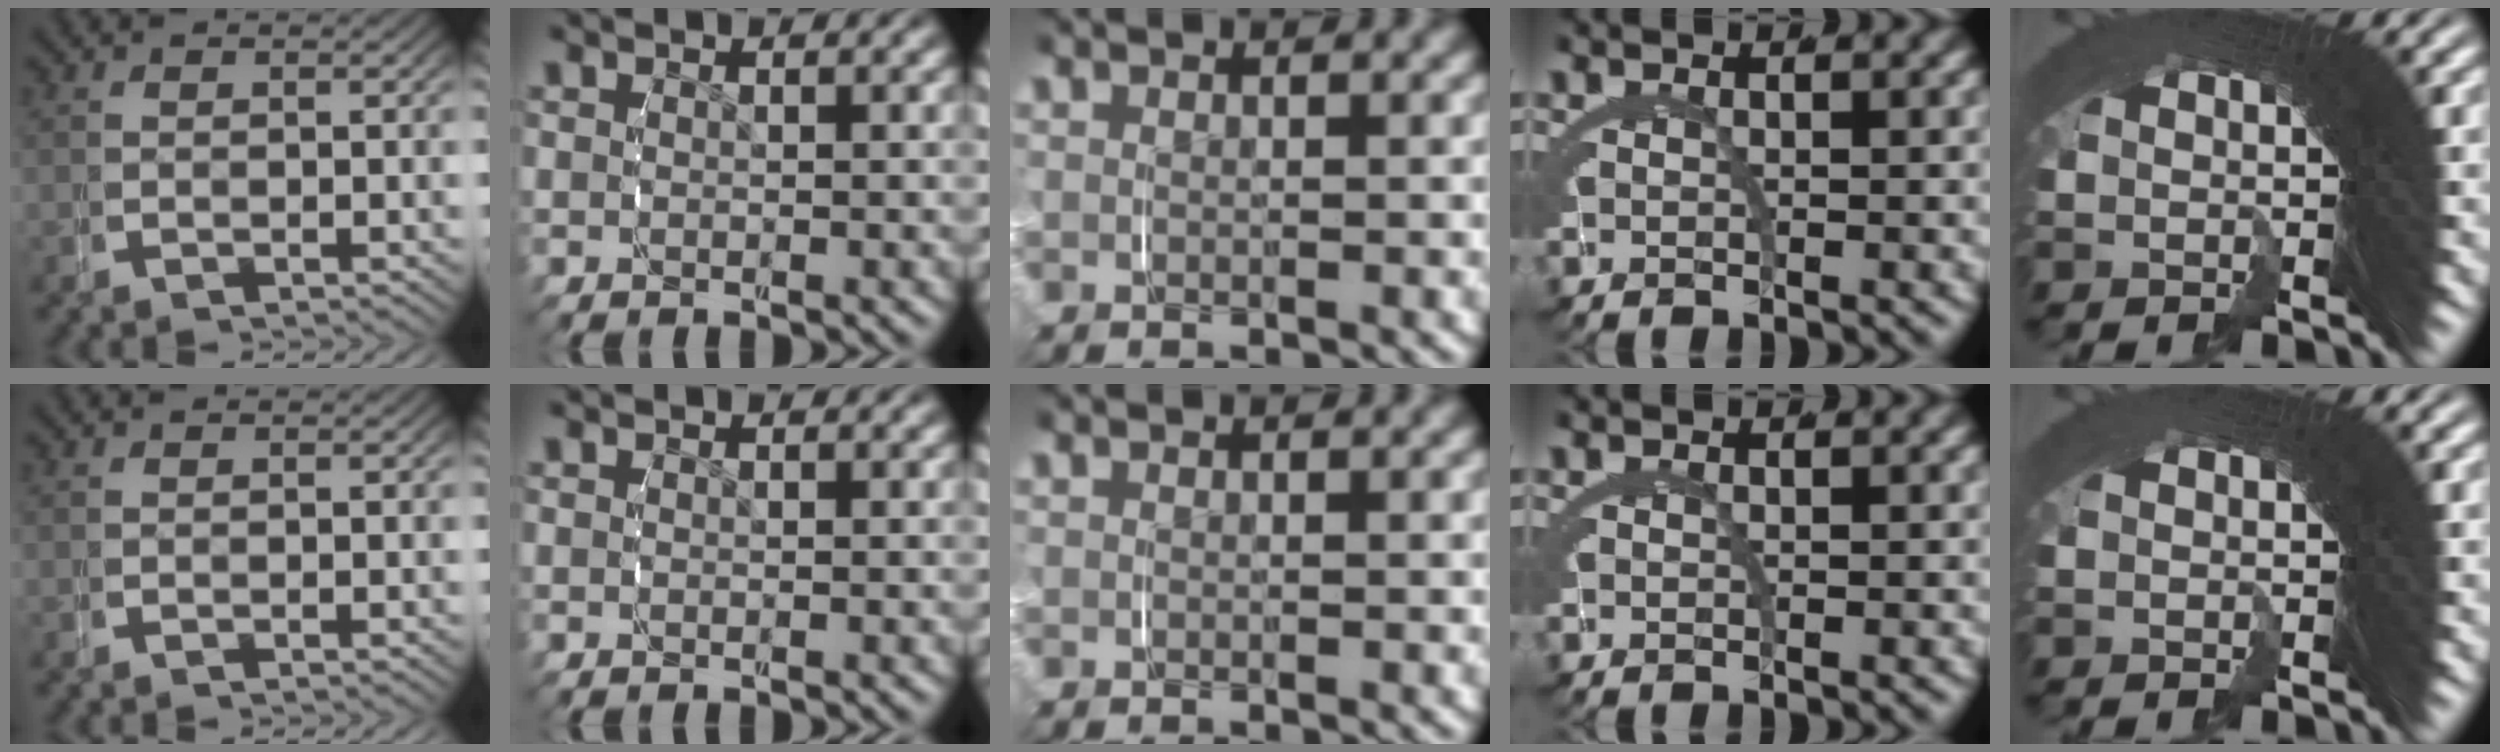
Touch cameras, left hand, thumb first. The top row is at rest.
{}